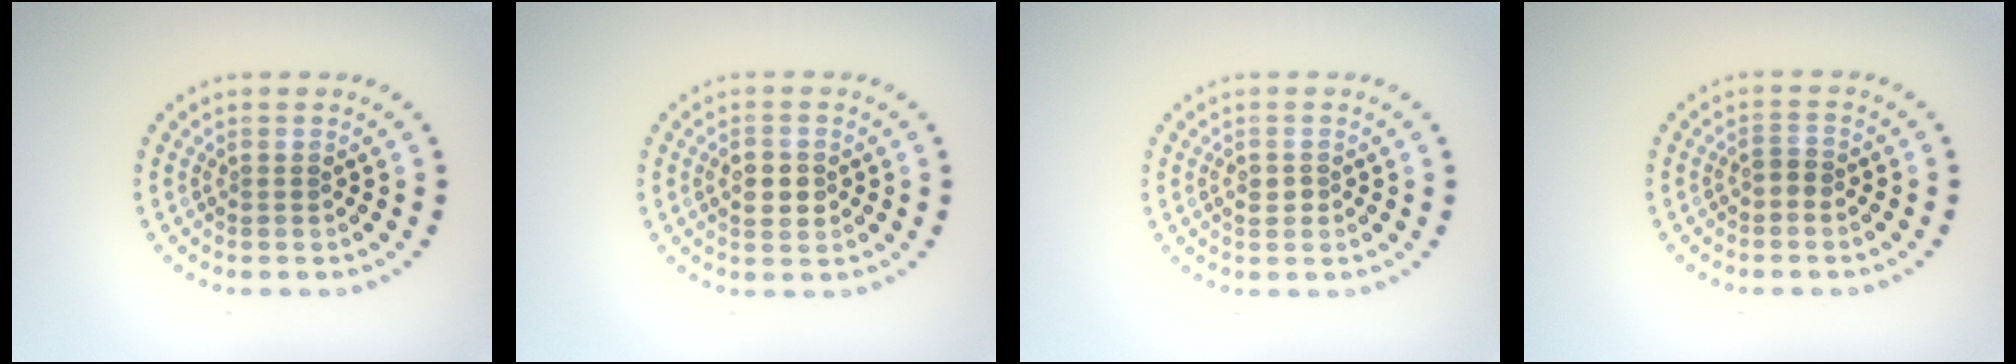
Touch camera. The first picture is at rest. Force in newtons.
{"total": 2.8, "press": 2.8, "slide": 0.0}
{"total": 1.2, "press": 1.1, "slide": 0.3}
{"total": 1.1, "press": 0.9, "slide": 0.6}